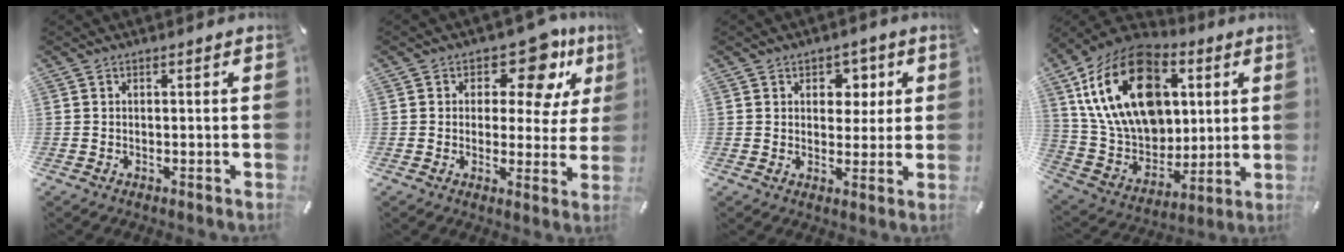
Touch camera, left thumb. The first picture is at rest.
{"total": 12.6, "force": [7.2, 6.5, 8.1], "torque": [-0.105, -0.047, 0.121]}
{"total": 5.7, "force": [1.9, 4.6, 2.7], "torque": [-0.016, -0.006, 0.024]}
{"total": 24.7, "force": [7.9, 17.6, 15.4], "torque": [-0.300, -0.021, 0.144]}